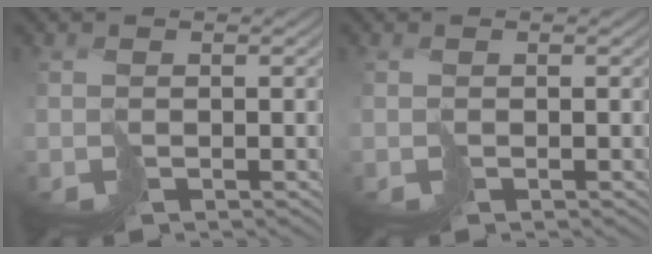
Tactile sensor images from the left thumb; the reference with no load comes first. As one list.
[{"total": 0.0}]